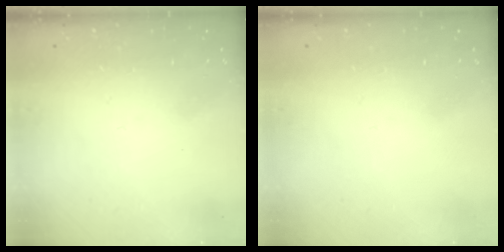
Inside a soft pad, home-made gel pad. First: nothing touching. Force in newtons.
{"total": 0.0}